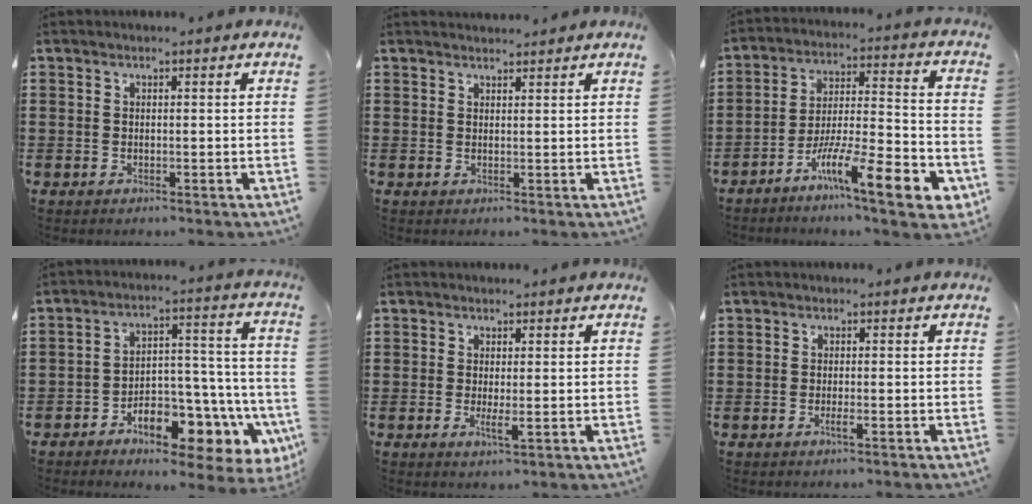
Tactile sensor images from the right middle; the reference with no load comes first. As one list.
[{"total": 1.3, "force": [1.3, 0.1, 0.0], "torque": [-0.003, 0.001, 0.025]}, {"total": 13.1, "force": [-8.3, 2.2, 9.9], "torque": [-0.168, 0.011, -0.150]}, {"total": 9.5, "force": [-5.8, 4.9, 5.7], "torque": [-0.082, 0.007, -0.099]}, {"total": 1.8, "force": [-0.1, 0.4, 1.7], "torque": [-0.031, -0.003, -0.002]}, {"total": 1.1, "force": [-0.7, 0.1, 0.8], "torque": [-0.016, -0.004, -0.012]}]